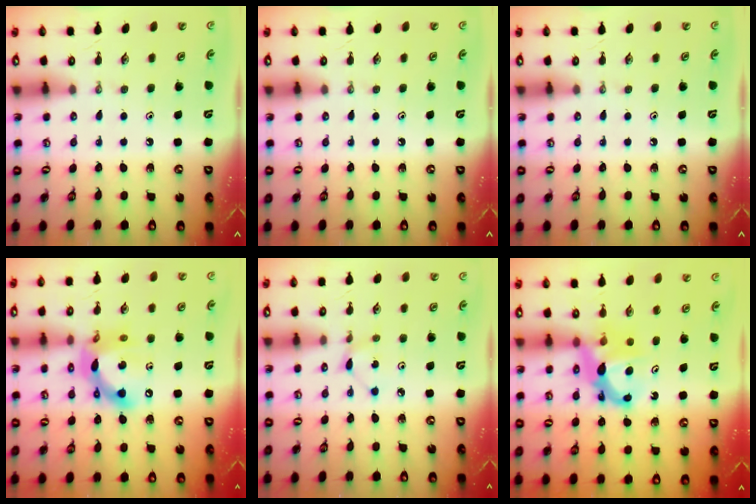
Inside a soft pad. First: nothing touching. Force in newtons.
{"total": 0.0}
{"total": 0.0}
{"total": 13.5, "press": 13.5, "slide": 1.1}
{"total": 2.5, "press": 2.5, "slide": 0.4}
{"total": 7.8, "press": 7.8, "slide": 0.4}